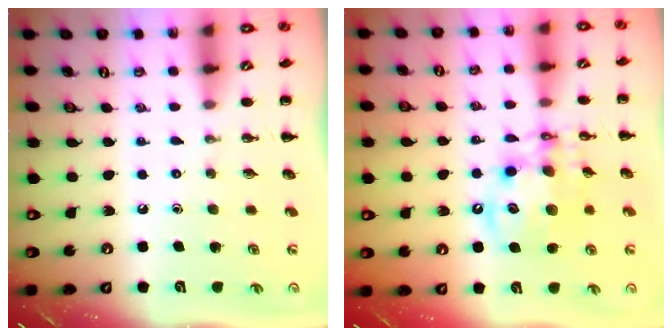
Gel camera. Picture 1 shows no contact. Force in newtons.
{"total": 12.4, "press": 12.0, "slide": 3.0}